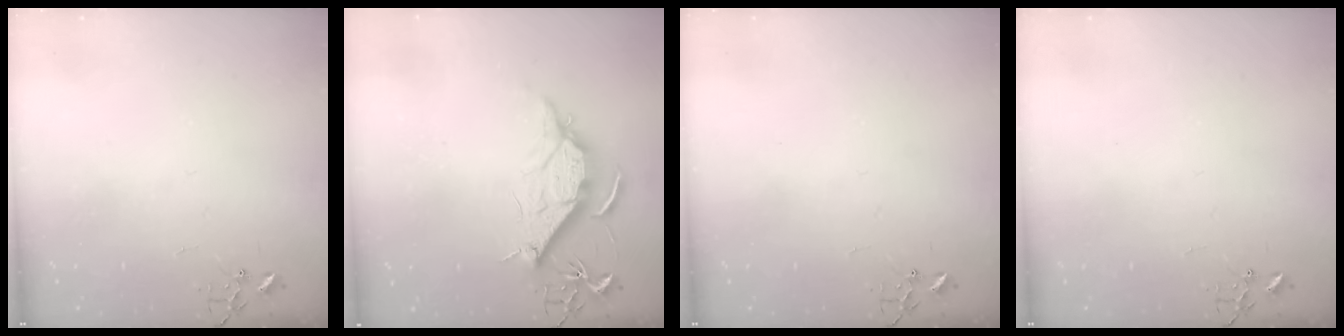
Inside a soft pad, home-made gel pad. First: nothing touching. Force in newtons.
{"total": 12.2, "press": 12.2, "slide": 1.1}
{"total": 0.0}
{"total": 0.0}